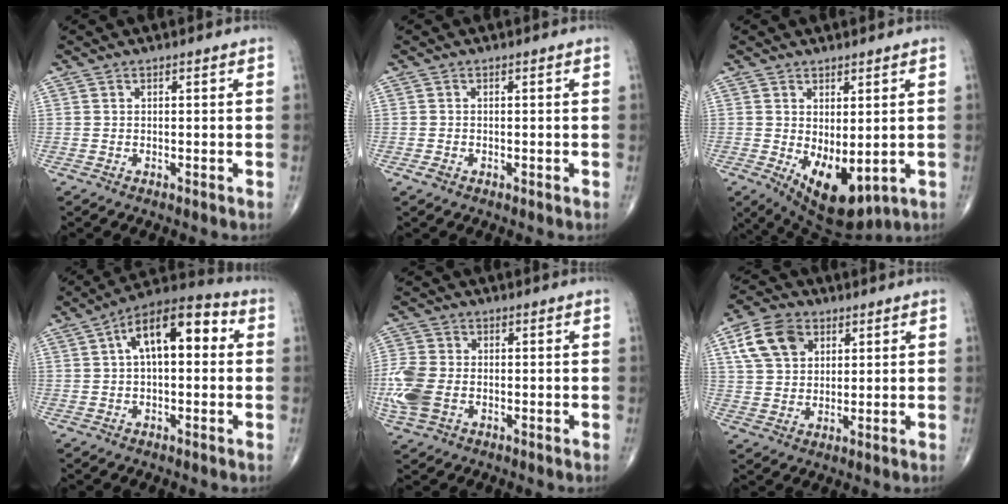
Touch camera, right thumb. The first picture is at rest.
{"total": 1.1, "force": [-0.6, 0.8, 0.3], "torque": [-0.004, 0.005, -0.014]}
{"total": 10.2, "force": [-1.5, 5.1, 8.7], "torque": [-0.124, -0.015, 0.002]}
{"total": 14.0, "force": [2.8, 6.7, 11.9], "torque": [-0.177, 0.040, 0.036]}
{"total": 9.3, "force": [-2.0, 6.3, 6.5], "torque": [-0.172, 0.002, -0.041]}
{"total": 10.0, "force": [4.0, 7.1, 5.8], "torque": [-0.091, -0.002, 0.073]}